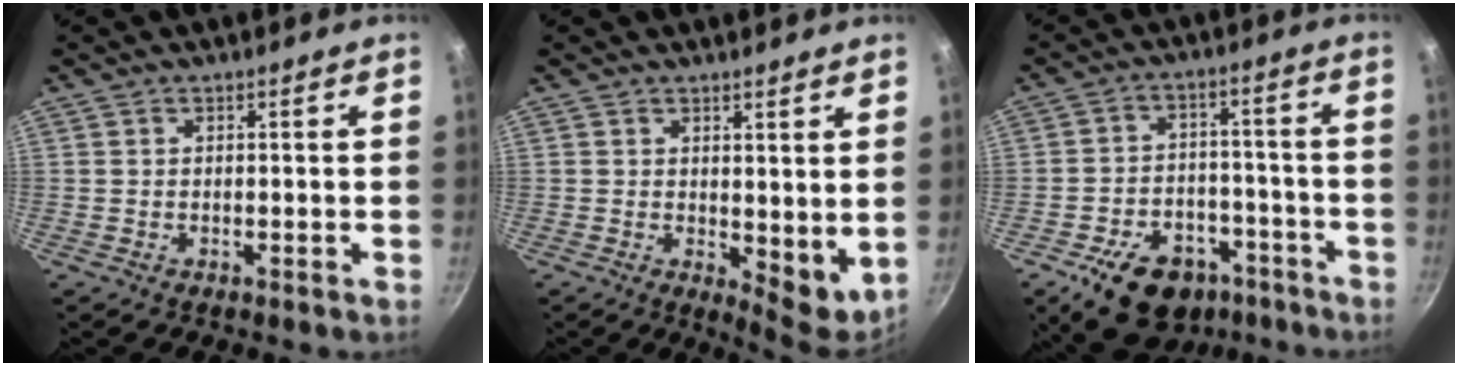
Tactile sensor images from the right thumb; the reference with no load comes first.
{"total": 6.7, "force": [1.6, 3.1, 5.8], "torque": [-0.068, -0.023, 0.029]}
{"total": 16.1, "force": [-9.6, 10.4, 7.6], "torque": [-0.088, 0.055, -0.132]}